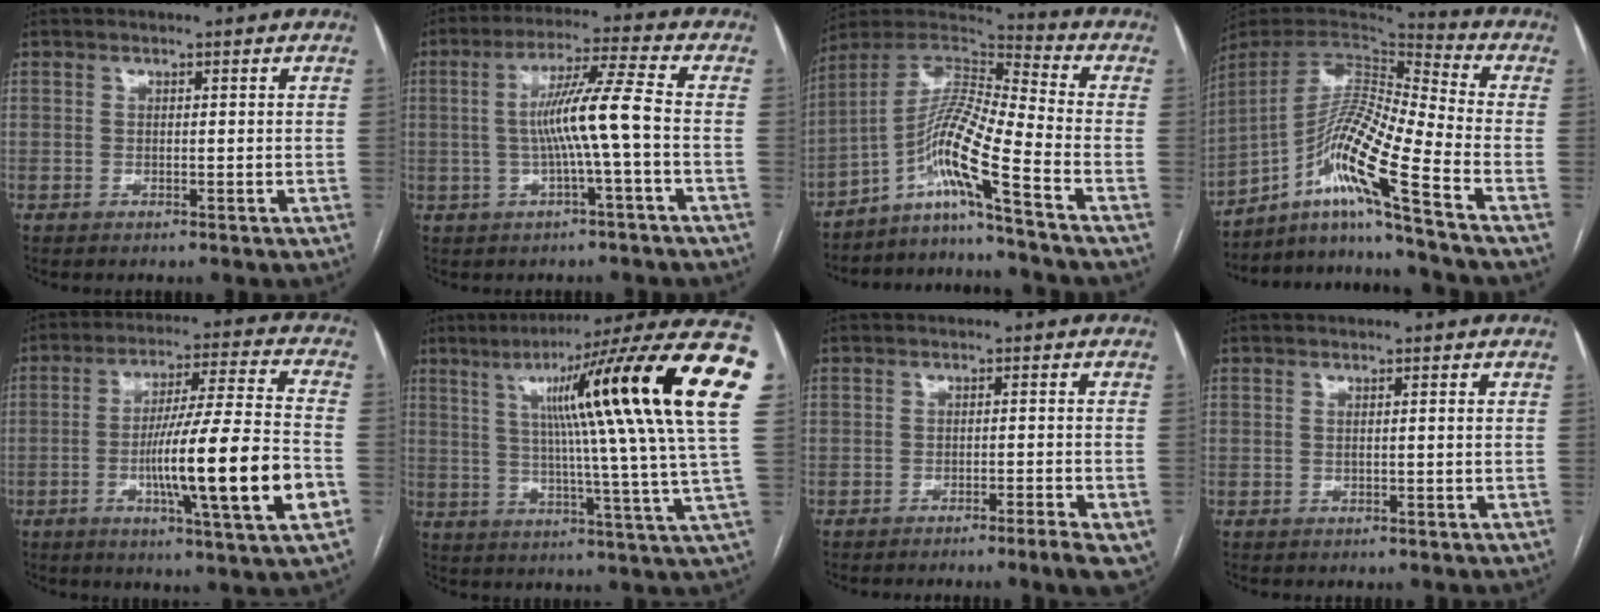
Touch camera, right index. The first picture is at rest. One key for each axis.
{"total": 8.9, "fx": -1.1, "fy": -1.0, "fz": 8.7, "tx": -0.159, "ty": 0.013, "tz": -0.018}
{"total": 11.9, "fx": -6.9, "fy": -1.4, "fz": 9.6, "tx": -0.195, "ty": 0.014, "tz": -0.130}
{"total": 15.6, "fx": -8.8, "fy": -1.6, "fz": 12.9, "tx": -0.240, "ty": 0.005, "tz": -0.158}
{"total": 18.5, "fx": -4.8, "fy": -0.3, "fz": 17.9, "tx": -0.280, "ty": -0.007, "tz": -0.079}
{"total": 27.8, "fx": 9.5, "fy": -0.5, "fz": 26.2, "tx": -0.297, "ty": 0.037, "tz": 0.129}
{"total": 6.6, "fx": -4.3, "fy": 0.2, "fz": 5.0, "tx": -0.044, "ty": -0.005, "tz": -0.060}
{"total": 1.2, "fx": 0.1, "fy": 0.0, "fz": 1.2, "tx": -0.025, "ty": 0.002, "tz": 0.002}